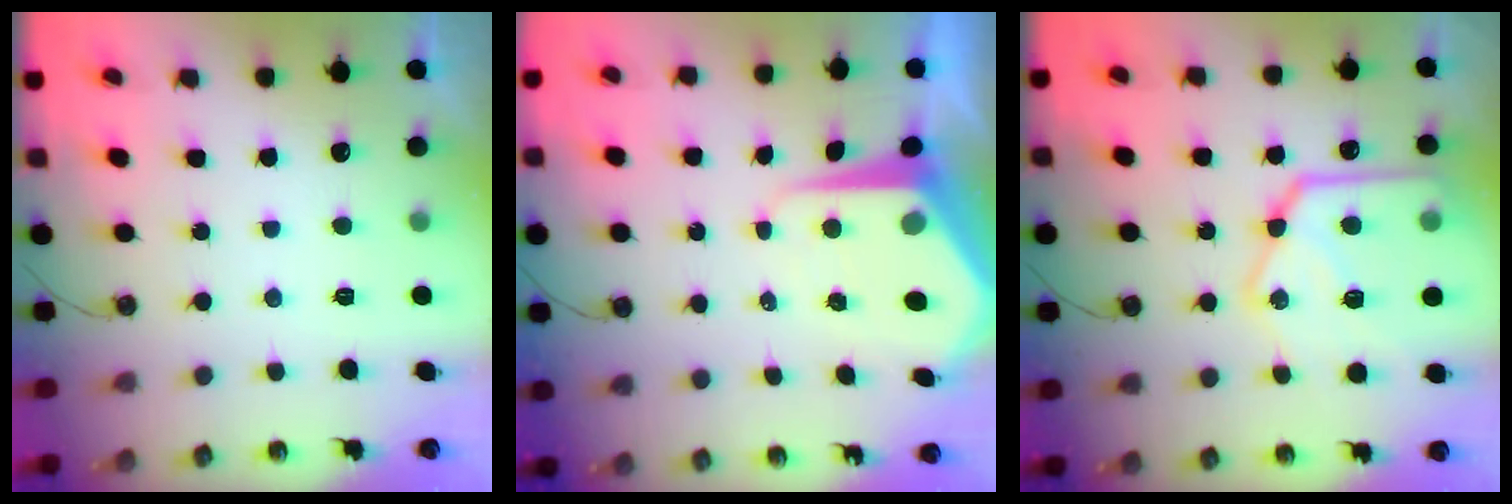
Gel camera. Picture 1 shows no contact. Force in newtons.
{"total": 10.1, "press": 10.0, "slide": 1.0}
{"total": 21.7, "press": 21.6, "slide": 2.4}